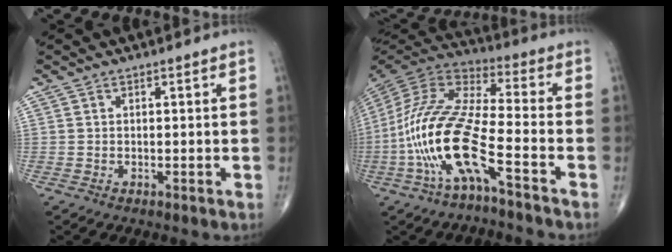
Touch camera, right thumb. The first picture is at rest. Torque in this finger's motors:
{"motor_torque": [2.68, 2.33, 2.16, -0.59, 0.75]}